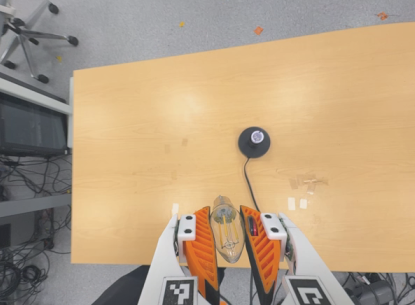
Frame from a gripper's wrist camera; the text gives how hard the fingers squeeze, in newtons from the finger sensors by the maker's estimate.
{"total": 18.1, "left": 19.9, "right": 16.4}